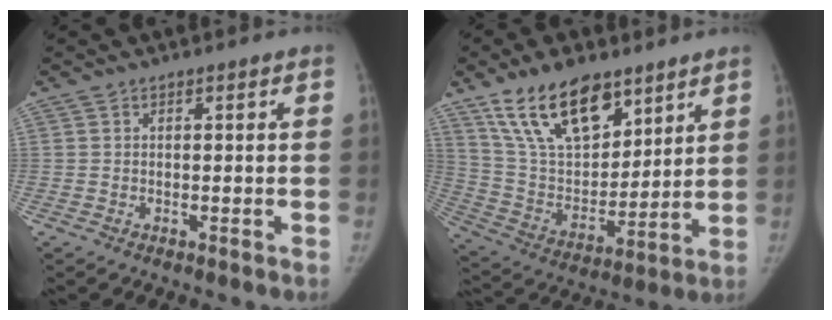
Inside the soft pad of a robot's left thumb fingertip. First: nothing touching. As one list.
[{"total": 19.3, "force": [12.5, 9.6, 11.1], "torque": [-0.151, -0.055, 0.238]}]